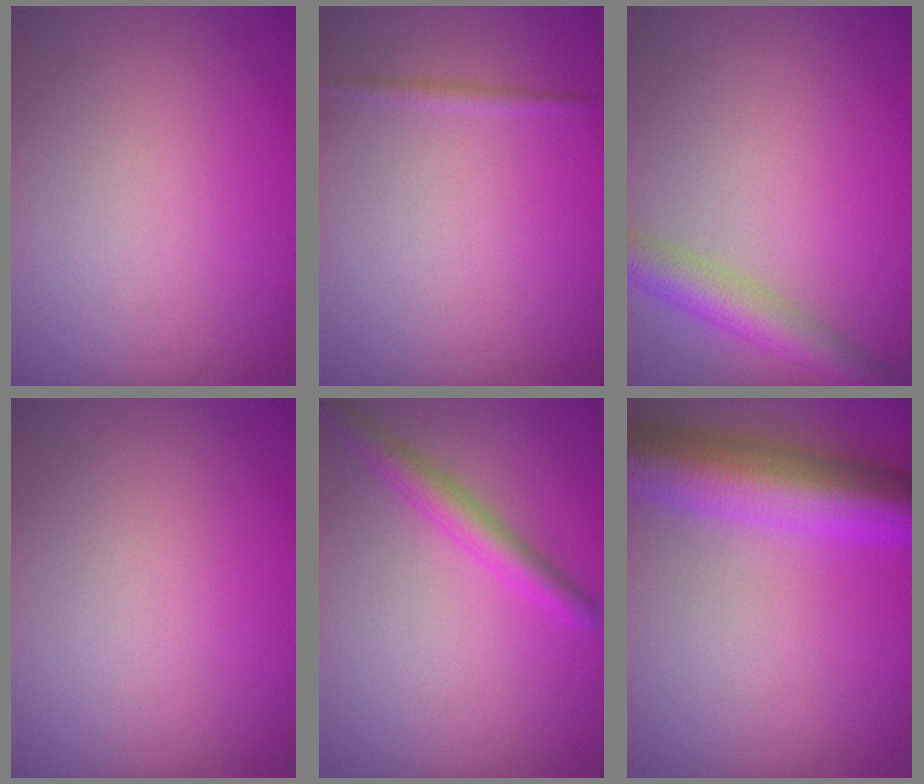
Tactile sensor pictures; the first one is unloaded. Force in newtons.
{"total": 0.8, "press": 0.8, "slide": 0.0}
{"total": 4.2, "press": 4.2, "slide": 0.2}
{"total": 0.0}
{"total": 2.8, "press": 2.8, "slide": 0.1}
{"total": 9.2, "press": 9.2, "slide": 0.4}